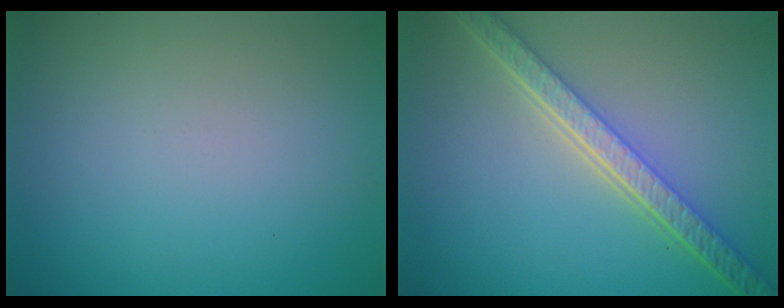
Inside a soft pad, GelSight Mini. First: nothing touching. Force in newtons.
{"total": 5.6, "press": 4.2, "slide": 3.7}